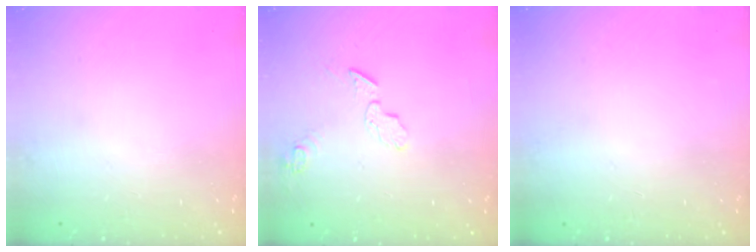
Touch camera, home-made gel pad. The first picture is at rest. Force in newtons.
{"total": 6.0, "press": 6.0, "slide": 0.7}
{"total": 1.2, "press": 1.1, "slide": 0.2}